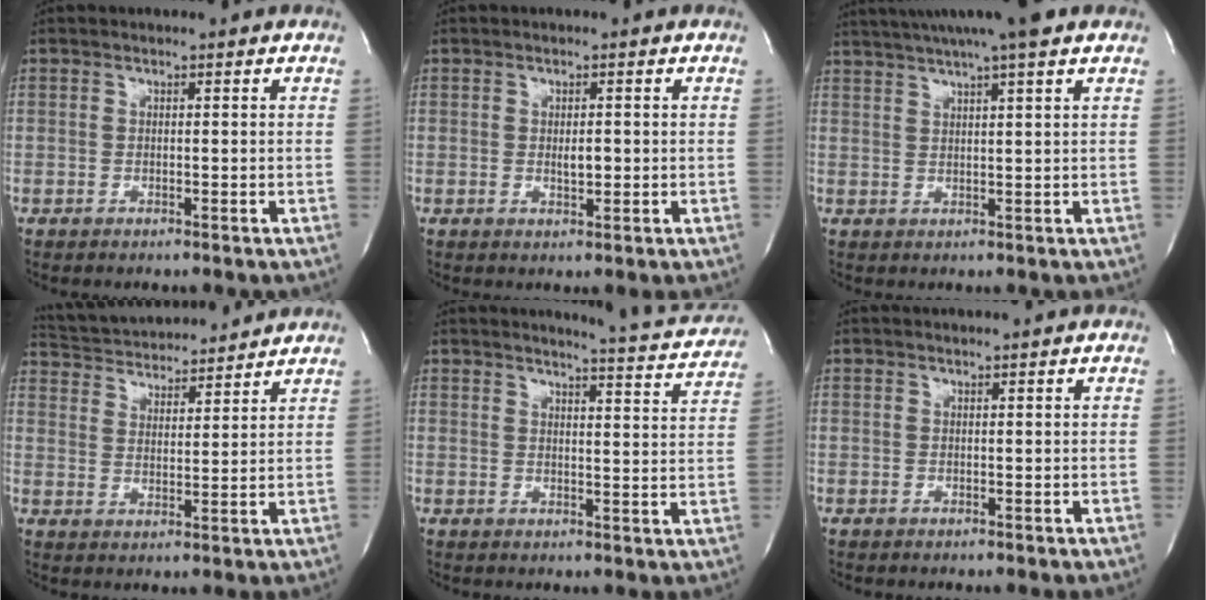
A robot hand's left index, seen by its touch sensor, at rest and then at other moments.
{"total": 1.8, "force": [0.0, 0.7, 1.7], "torque": [-0.029, -0.002, 0.002]}
{"total": 11.5, "force": [9.2, -0.3, 6.8], "torque": [-0.119, 0.027, 0.125]}
{"total": 14.3, "force": [13.6, 2.5, 3.9], "torque": [-0.071, 0.028, 0.215]}
{"total": 10.0, "force": [9.8, 0.0, 1.7], "torque": [-0.026, -0.038, 0.104]}
{"total": 0.8, "force": [0.8, -0.1, 0.2], "torque": [-0.004, 0.007, 0.016]}